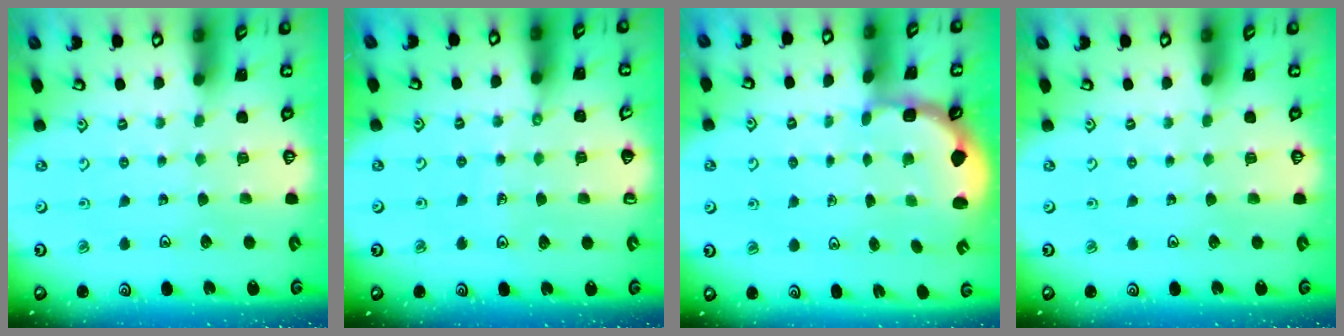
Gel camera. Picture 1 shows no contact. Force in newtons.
{"total": 5.3, "press": 5.0, "slide": 1.6}
{"total": 2.7, "press": 2.1, "slide": 1.7}
{"total": 0.0}